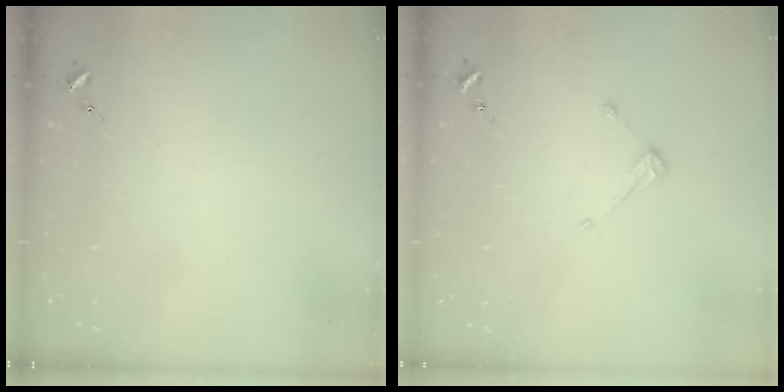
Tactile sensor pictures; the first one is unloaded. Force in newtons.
{"total": 3.9, "press": 3.9, "slide": 0.4}